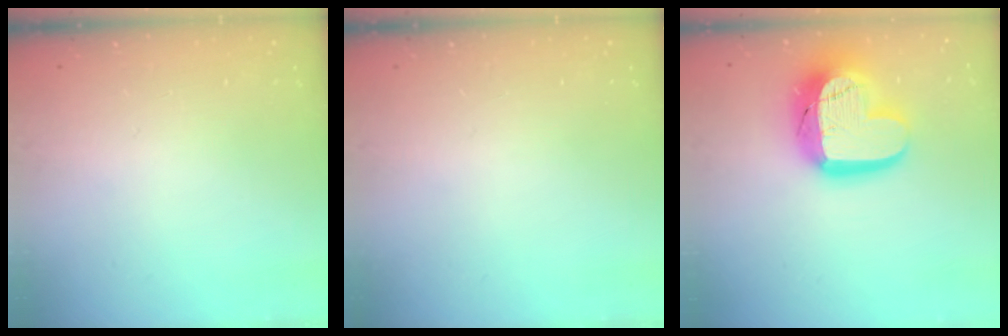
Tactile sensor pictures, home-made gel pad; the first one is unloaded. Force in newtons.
{"total": 0.0}
{"total": 19.0, "press": 19.0, "slide": 1.6}